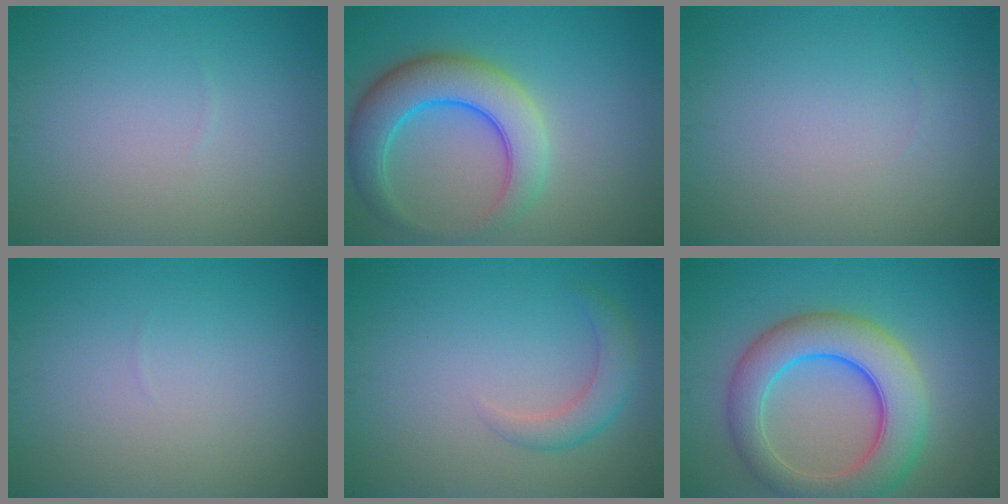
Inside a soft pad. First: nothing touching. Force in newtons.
{"total": 6.9, "press": 6.9, "slide": 0.4}
{"total": 0.0}
{"total": 0.0}
{"total": 2.5, "press": 2.5, "slide": 0.1}
{"total": 8.2, "press": 8.2, "slide": 0.2}